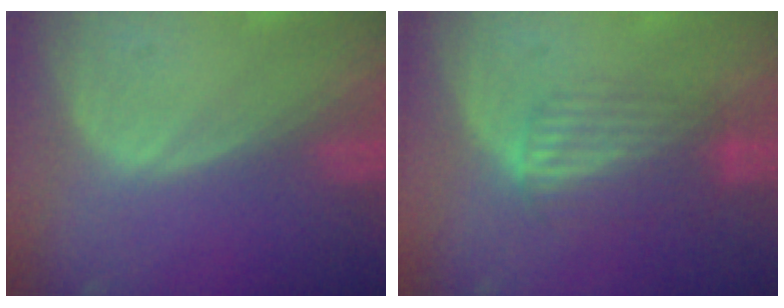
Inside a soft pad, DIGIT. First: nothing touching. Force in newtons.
{"total": 6.8, "press": 5.7, "slide": 3.7}